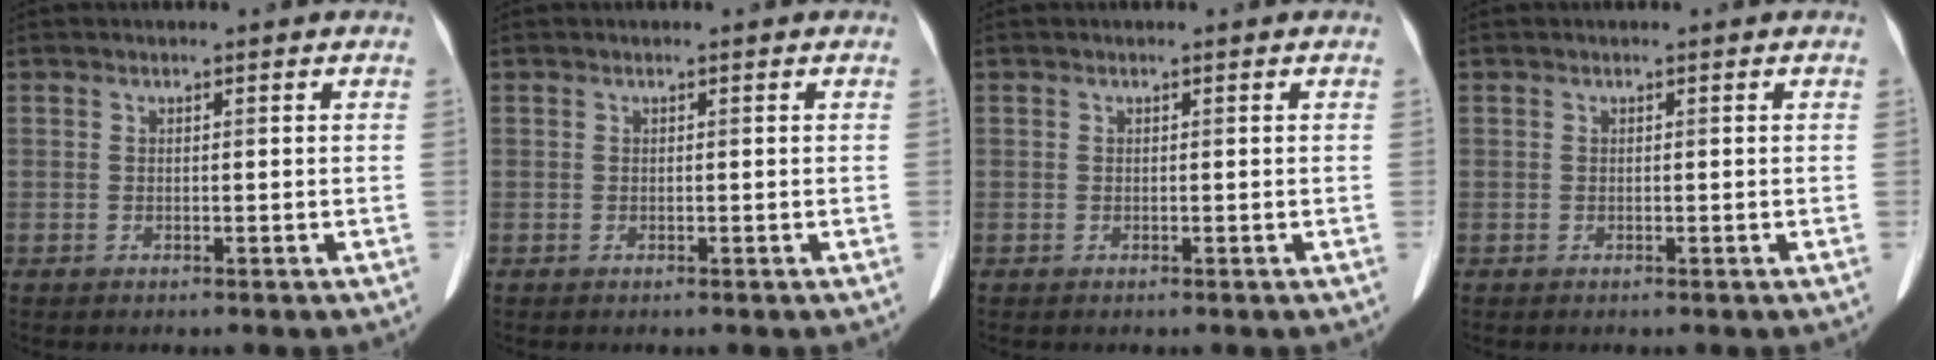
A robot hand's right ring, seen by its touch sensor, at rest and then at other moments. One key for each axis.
{"total": 0.0}
{"total": 0.0}
{"total": 0.0}